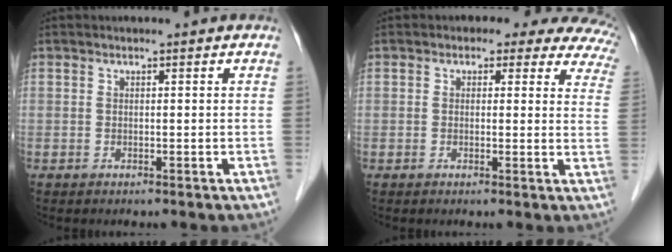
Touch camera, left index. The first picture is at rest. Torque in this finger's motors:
{"motor_torque": [1.05, -1.09, 0.24, 0.00]}